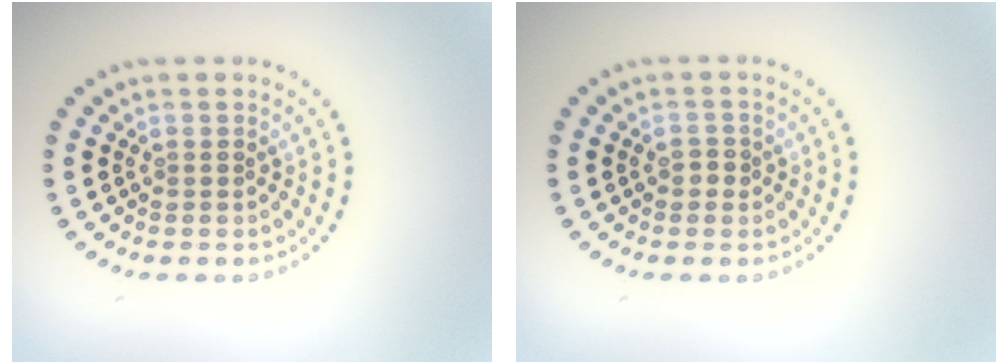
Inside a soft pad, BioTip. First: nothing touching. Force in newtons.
{"total": 1.1, "press": 1.1, "slide": 0.4}